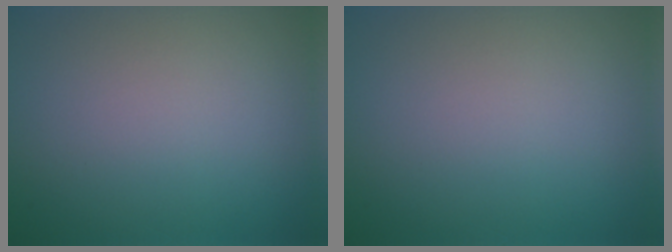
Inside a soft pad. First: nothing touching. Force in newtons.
{"total": 0.0}